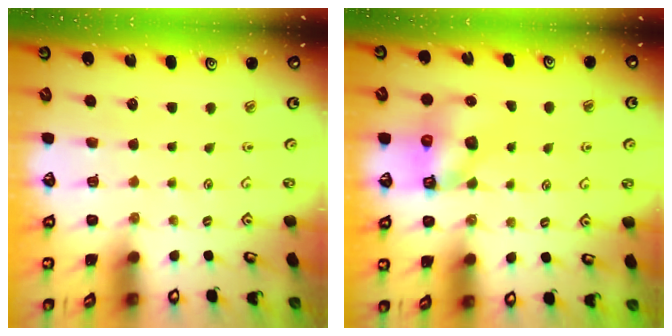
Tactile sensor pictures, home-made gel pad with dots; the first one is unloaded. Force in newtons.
{"total": 9.3, "press": 9.3, "slide": 0.7}